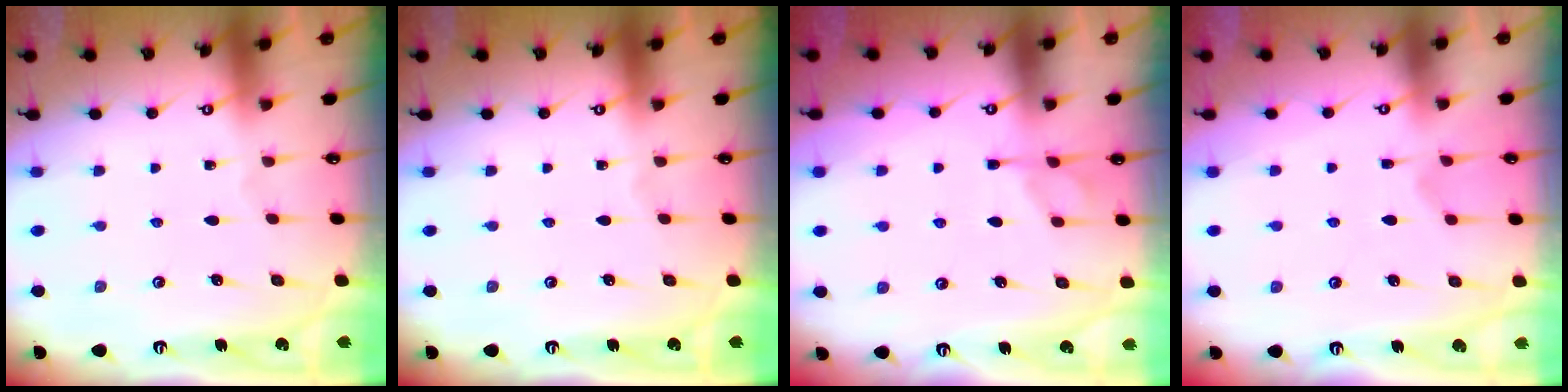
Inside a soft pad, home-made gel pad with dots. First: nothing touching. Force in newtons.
{"total": 0.0}
{"total": 1.3, "press": 0.4, "slide": 1.2}
{"total": 2.9, "press": 2.6, "slide": 1.3}